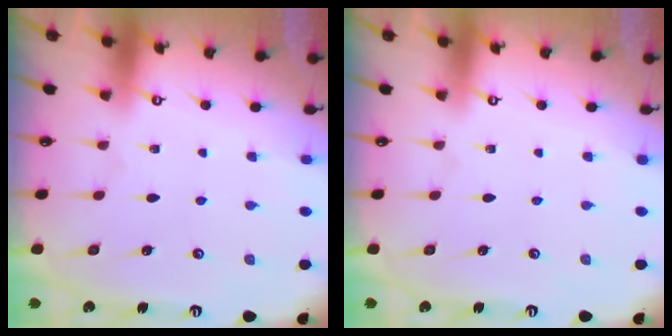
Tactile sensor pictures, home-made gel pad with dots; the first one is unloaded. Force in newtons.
{"total": 0.0}